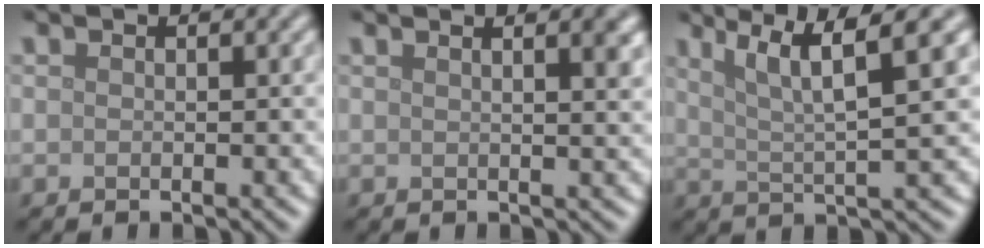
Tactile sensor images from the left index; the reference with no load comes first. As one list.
[{"total": 5.1, "force": [2.6, 2.2, 3.9], "torque": [-0.012, 0.029, 0.002]}, {"total": 6.4, "force": [3.1, 1.0, 5.5], "torque": [-0.090, 0.008, 0.057]}]